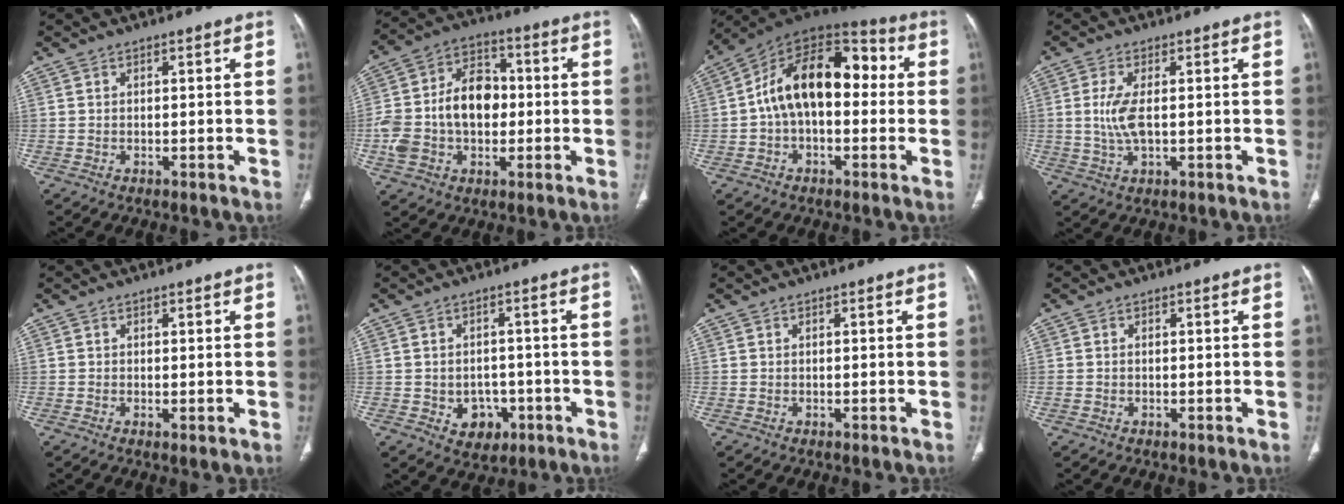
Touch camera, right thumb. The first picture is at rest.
{"total": 16.4, "force": [-1.0, 11.4, 11.7], "torque": [-0.196, 0.035, -0.017]}
{"total": 17.9, "force": [0.8, 10.7, 14.3], "torque": [-0.206, 0.054, 0.001]}
{"total": 3.3, "force": [0.3, 1.1, 3.2], "torque": [-0.081, -0.003, 0.007]}
{"total": 0.8, "force": [-0.1, 0.3, 0.8], "torque": [-0.017, -0.005, -0.002]}
{"total": 6.1, "force": [-2.1, 4.9, 3.0], "torque": [-0.016, 0.016, -0.018]}
{"total": 0.0}
{"total": 0.5, "force": [-0.1, 0.4, 0.3], "torque": [-0.008, 0.005, 0.001]}